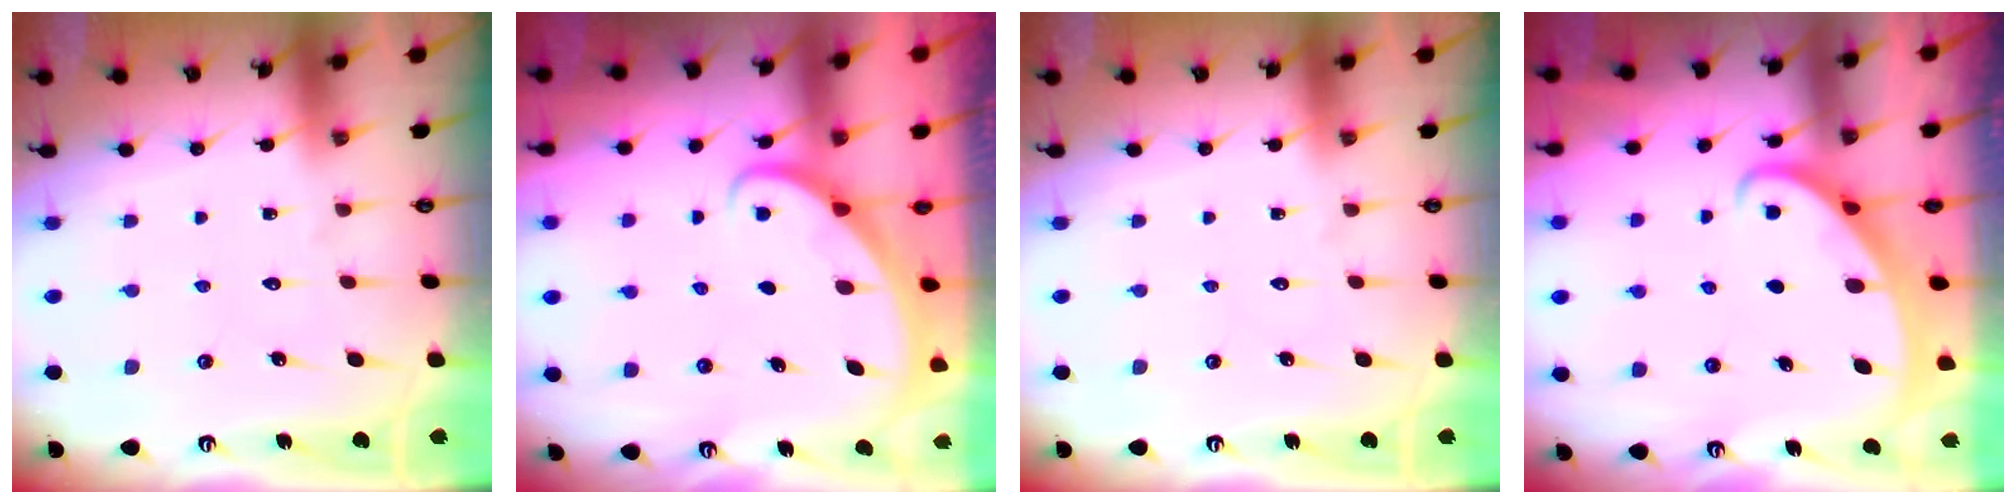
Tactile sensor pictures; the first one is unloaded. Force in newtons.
{"total": 2.3, "press": 2.3, "slide": 0.1}
{"total": 0.0}
{"total": 2.2, "press": 2.2, "slide": 0.3}